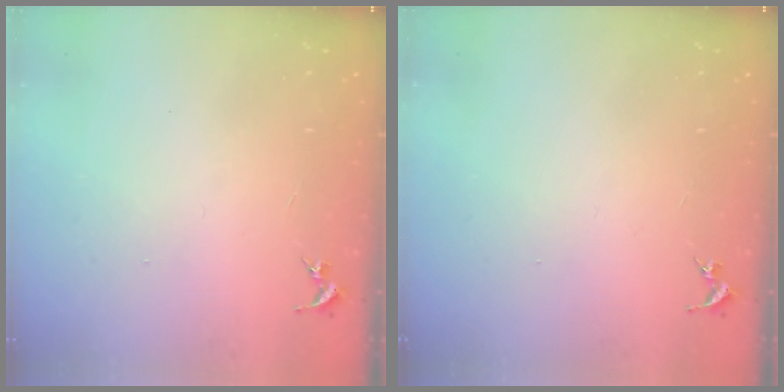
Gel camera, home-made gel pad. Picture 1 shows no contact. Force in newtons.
{"total": 0.0}